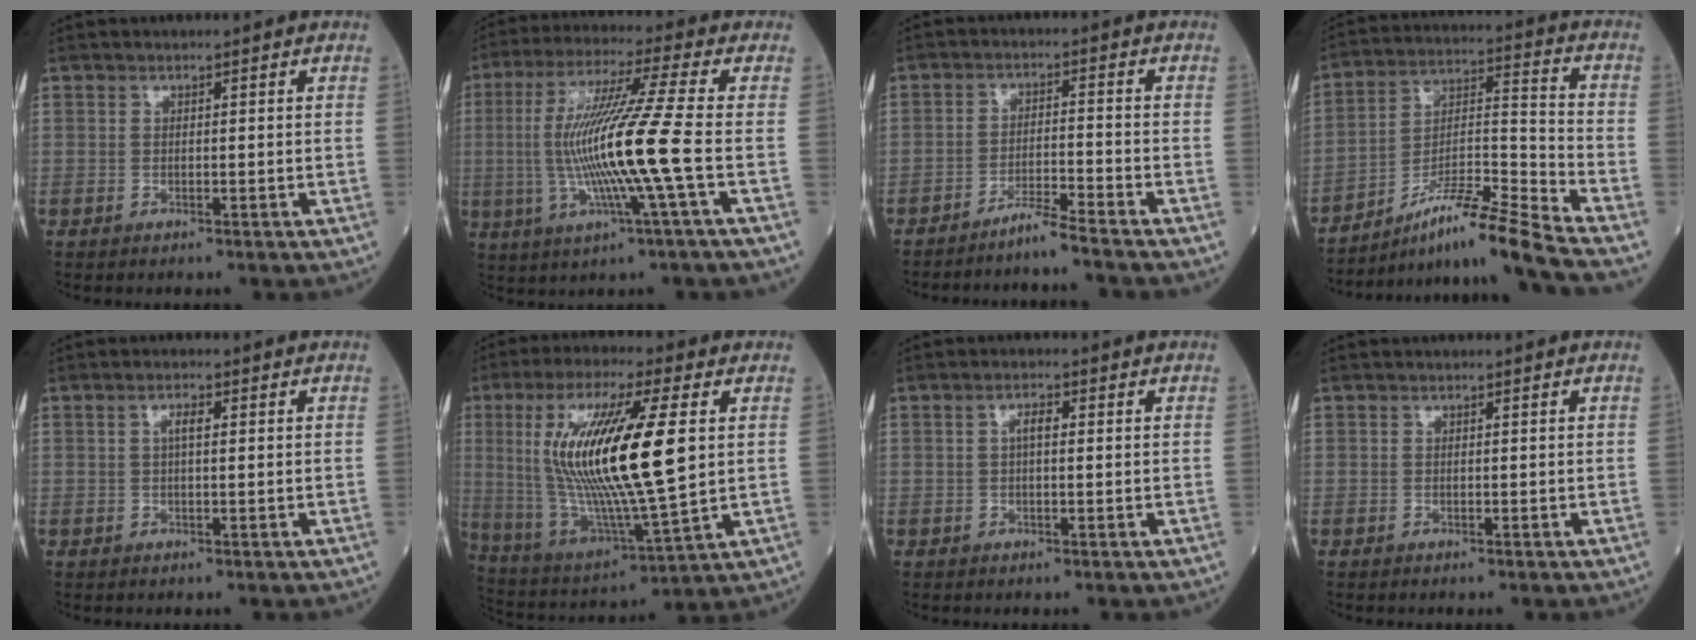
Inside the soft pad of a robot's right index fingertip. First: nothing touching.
{"total": 14.5, "force": [-1.8, -1.6, 14.3], "torque": [-0.288, -0.003, -0.039]}
{"total": 4.1, "force": [-3.7, -1.2, 1.3], "torque": [-0.025, -0.016, -0.072]}
{"total": 13.9, "force": [-11.5, -2.2, 7.5], "torque": [-0.132, 0.006, -0.200]}
{"total": 1.8, "force": [0.4, 0.4, 1.7], "torque": [-0.034, 0.003, 0.006]}
{"total": 21.3, "force": [3.7, 2.7, 20.8], "torque": [-0.416, -0.005, 0.066]}
{"total": 2.0, "force": [0.3, 0.6, 1.8], "torque": [-0.036, 0.005, 0.005]}
{"total": 0.0}